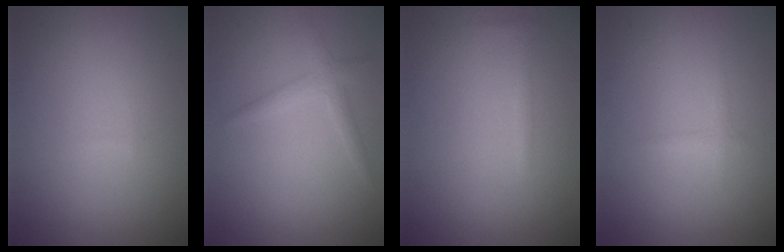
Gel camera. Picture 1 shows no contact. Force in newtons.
{"total": 1.8, "press": 1.8, "slide": 0.1}
{"total": 0.7, "press": 0.7, "slide": 0.0}
{"total": 0.7, "press": 0.7, "slide": 0.0}